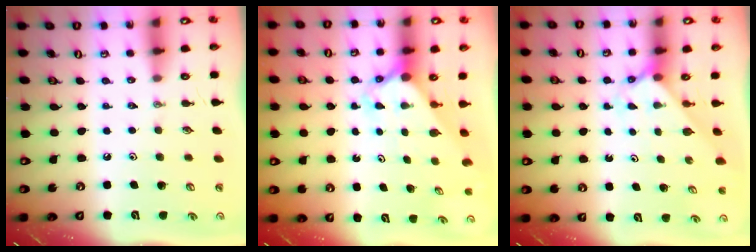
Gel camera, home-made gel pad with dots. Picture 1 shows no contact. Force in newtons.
{"total": 2.5, "press": 2.5, "slide": 0.2}
{"total": 2.3, "press": 2.3, "slide": 0.1}